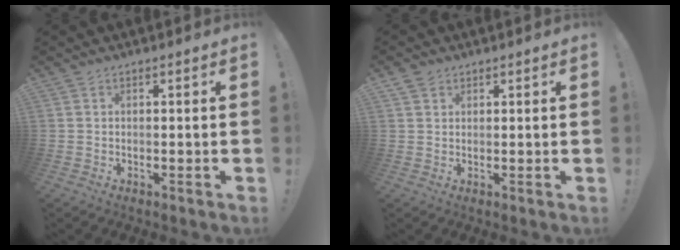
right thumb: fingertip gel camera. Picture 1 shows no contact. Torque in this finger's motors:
{"motor_torque": [-0.12, 0.12, 0.12, 0.10, 0.04]}